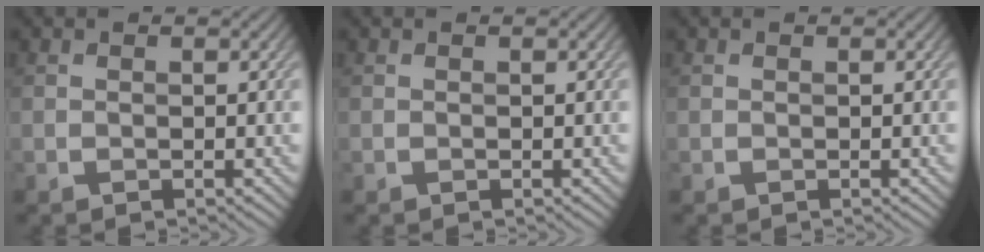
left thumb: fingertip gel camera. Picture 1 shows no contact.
{"total": 0.0}
{"total": 0.0}